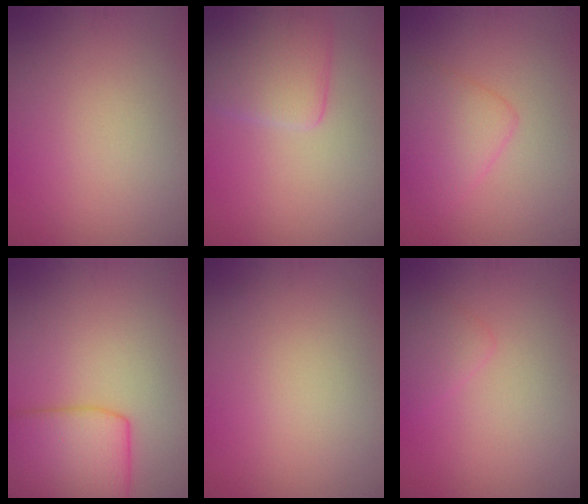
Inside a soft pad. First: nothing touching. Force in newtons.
{"total": 4.4, "press": 4.4, "slide": 0.4}
{"total": 3.5, "press": 3.5, "slide": 0.2}
{"total": 7.8, "press": 7.8, "slide": 0.4}
{"total": 0.0}
{"total": 1.4, "press": 1.4, "slide": 0.1}